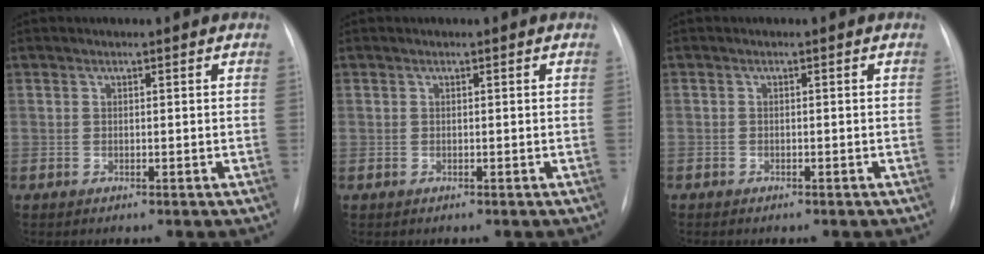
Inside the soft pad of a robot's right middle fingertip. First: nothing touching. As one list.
[{"total": 0.0}, {"total": 1.0, "force": [-0.8, 0.5, 0.4], "torque": [-0.010, 0.001, -0.011]}]